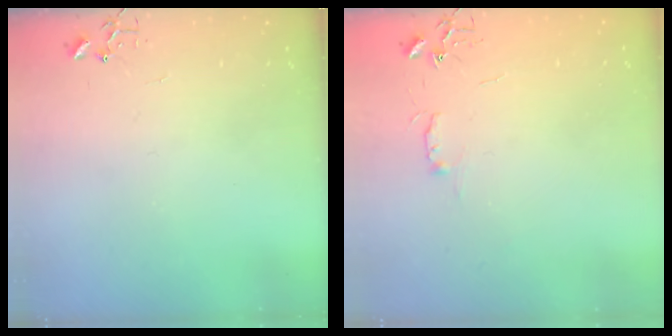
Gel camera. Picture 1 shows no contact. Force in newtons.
{"total": 4.4, "press": 4.4, "slide": 0.6}